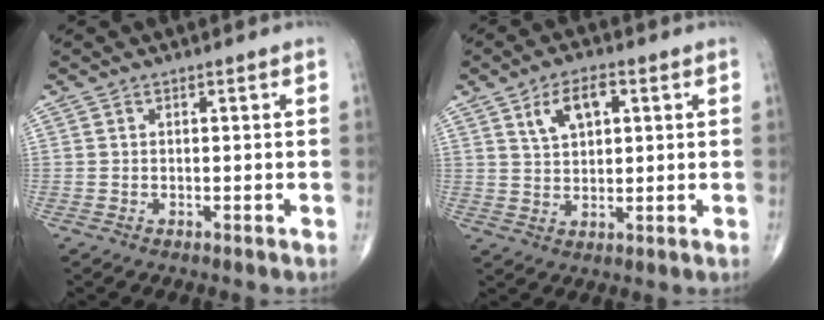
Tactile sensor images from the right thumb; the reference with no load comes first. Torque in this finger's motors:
{"motor_torque": [-0.46, 0.56, 0.27, 0.13, 0.16]}